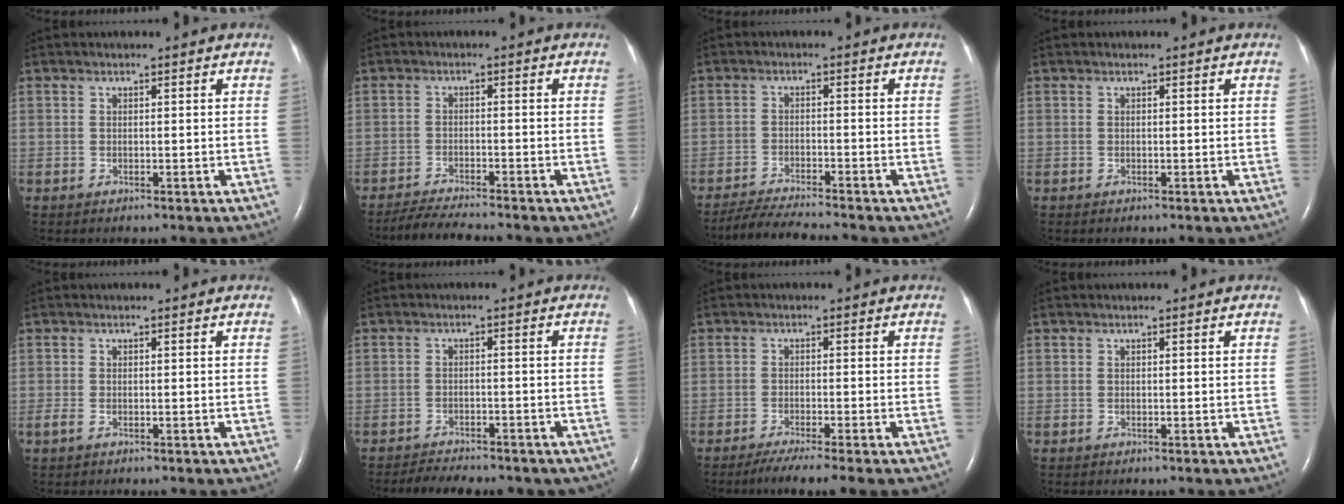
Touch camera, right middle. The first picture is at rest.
{"total": 5.7, "force": [-5.3, -0.3, 2.0], "torque": [-0.038, -0.021, -0.091]}
{"total": 6.3, "force": [-5.9, -0.7, 2.0], "torque": [-0.036, -0.020, -0.103]}
{"total": 0.0}
{"total": 1.2, "force": [-0.5, 0.5, 0.9], "torque": [-0.028, -0.004, -0.009]}
{"total": 9.7, "force": [-8.4, 2.8, 4.0], "torque": [-0.063, 0.003, -0.105]}
{"total": 6.0, "force": [-4.6, -0.7, 3.8], "torque": [-0.054, -0.015, -0.074]}
{"total": 0.0}